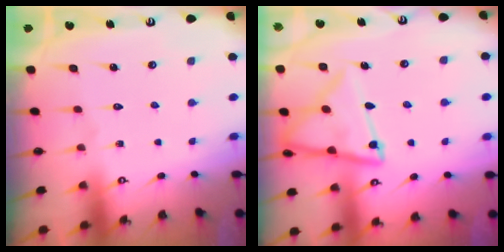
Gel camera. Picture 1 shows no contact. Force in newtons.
{"total": 13.6, "press": 13.6, "slide": 1.1}